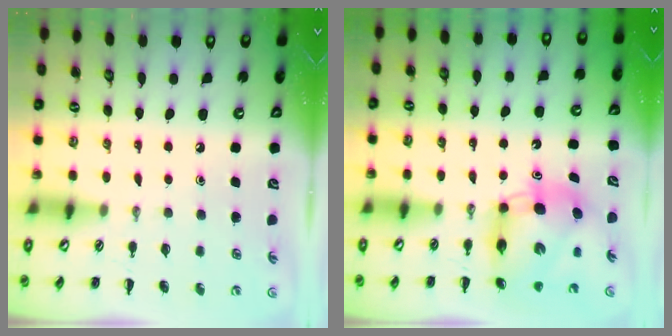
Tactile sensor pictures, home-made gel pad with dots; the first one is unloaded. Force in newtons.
{"total": 8.4, "press": 8.1, "slide": 2.5}